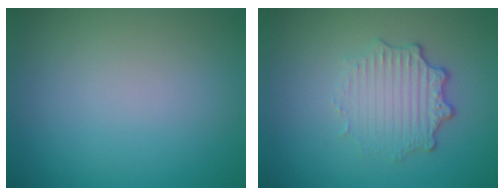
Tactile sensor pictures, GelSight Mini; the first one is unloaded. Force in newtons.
{"total": 3.6, "press": 2.8, "slide": 2.2}